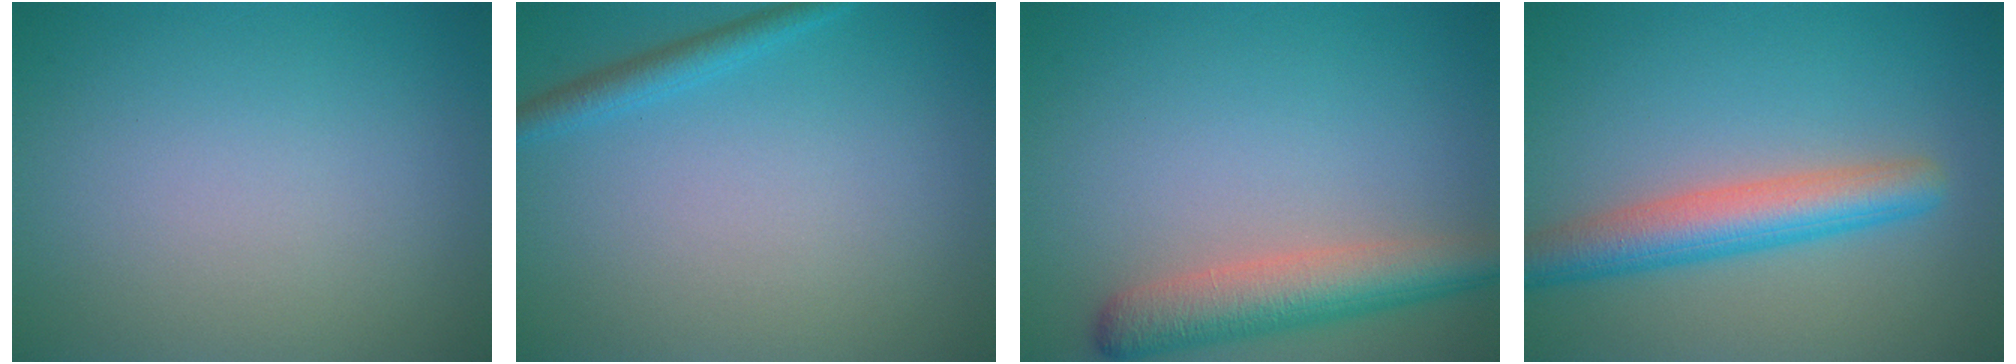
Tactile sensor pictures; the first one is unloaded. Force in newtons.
{"total": 2.3, "press": 2.3, "slide": 0.0}
{"total": 5.1, "press": 5.1, "slide": 0.3}
{"total": 5.1, "press": 5.1, "slide": 0.1}